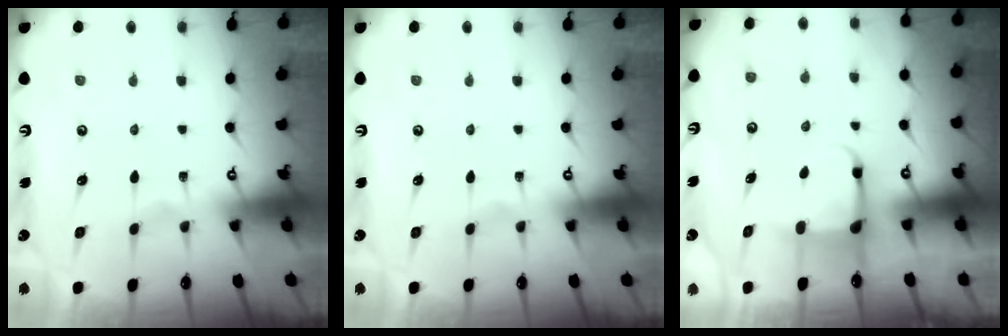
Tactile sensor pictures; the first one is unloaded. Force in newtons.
{"total": 0.0}
{"total": 4.6, "press": 4.6, "slide": 0.3}